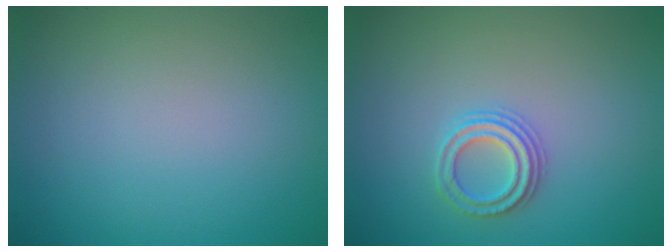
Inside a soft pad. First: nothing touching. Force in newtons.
{"total": 2.3, "press": 2.2, "slide": 0.8}